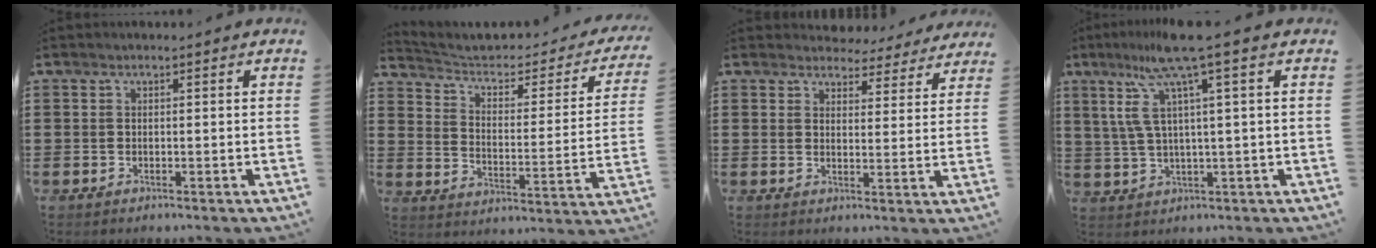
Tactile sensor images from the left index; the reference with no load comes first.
{"total": 3.4, "force": [2.3, 1.3, 2.1], "torque": [-0.057, -0.025, 0.030]}
{"total": 4.0, "force": [3.8, 0.9, 0.4], "torque": [-0.018, -0.021, 0.068]}
{"total": 8.9, "force": [3.9, -0.2, 8.0], "torque": [-0.191, -0.021, 0.056]}